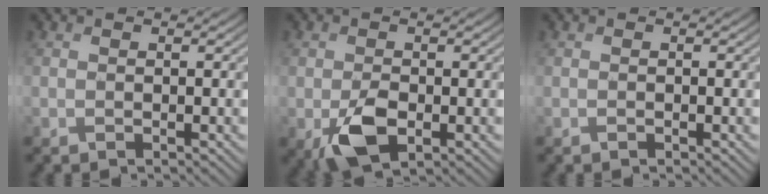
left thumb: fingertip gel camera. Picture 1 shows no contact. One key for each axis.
{"total": 5.3, "fx": -1.9, "fy": 3.1, "fz": 3.9, "tx": -0.084, "ty": -0.021, "tz": -0.032}
{"total": 0.0}